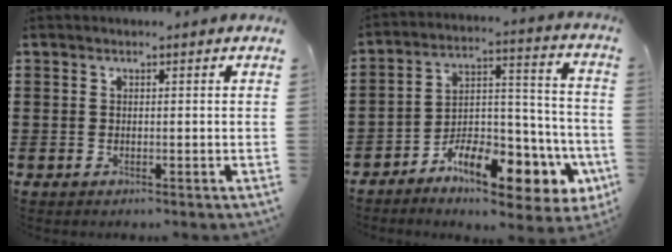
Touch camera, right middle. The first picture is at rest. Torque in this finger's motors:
{"motor_torque": [2.14, 0.00, 0.44, 0.21]}